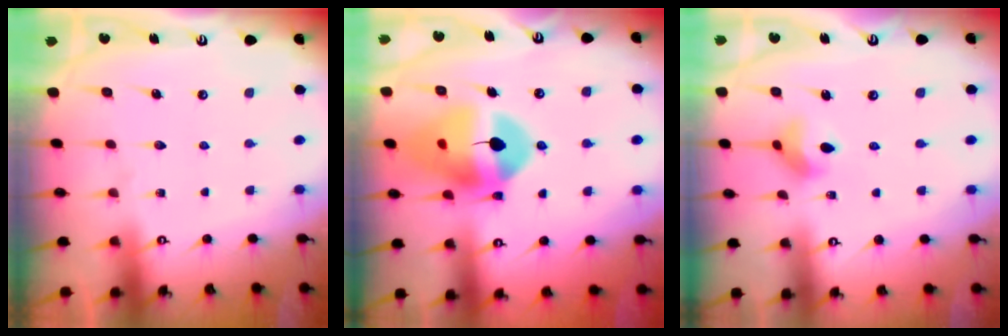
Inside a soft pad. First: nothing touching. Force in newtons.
{"total": 15.2, "press": 15.1, "slide": 2.1}
{"total": 6.6, "press": 6.5, "slide": 0.9}